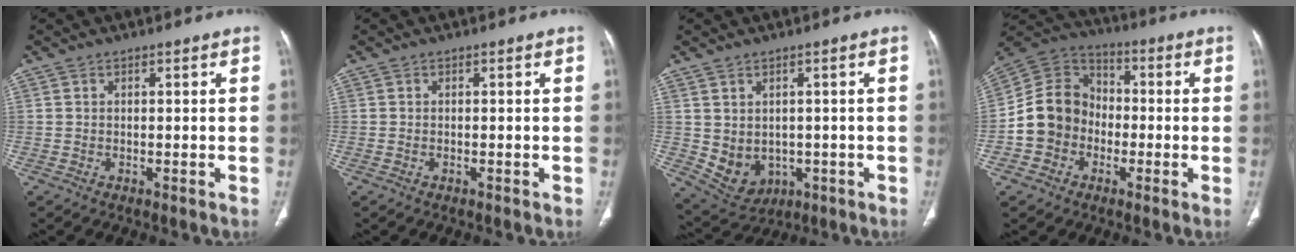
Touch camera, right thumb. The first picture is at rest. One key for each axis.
{"total": 0.0}
{"total": 8.2, "fx": -1.2, "fy": 6.8, "fz": 4.5, "tx": -0.059, "ty": 0.006, "tz": 0.008}
{"total": 12.5, "fx": -2.9, "fy": 10.9, "fz": 5.3, "tx": -0.075, "ty": 0.041, "tz": -0.064}